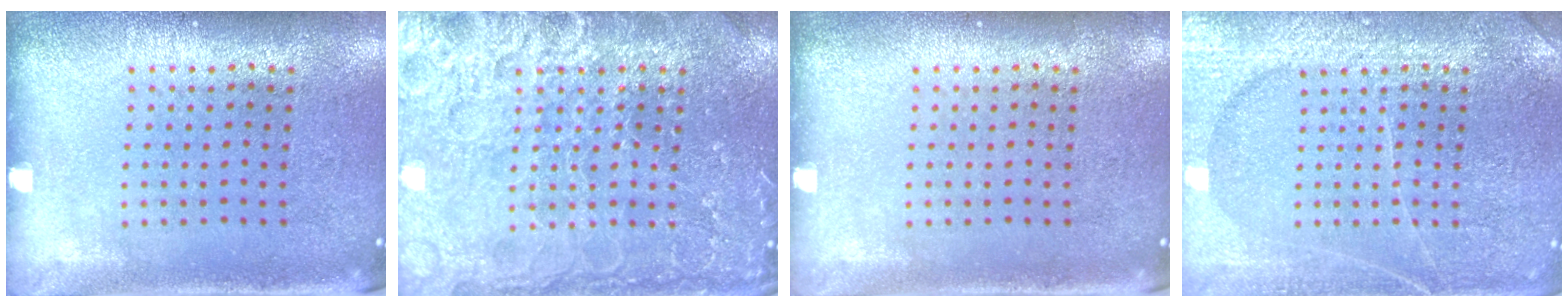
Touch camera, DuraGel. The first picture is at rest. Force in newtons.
{"total": 6.9, "press": 6.8, "slide": 0.9}
{"total": 0.0}
{"total": 3.6, "press": 3.6, "slide": 0.3}